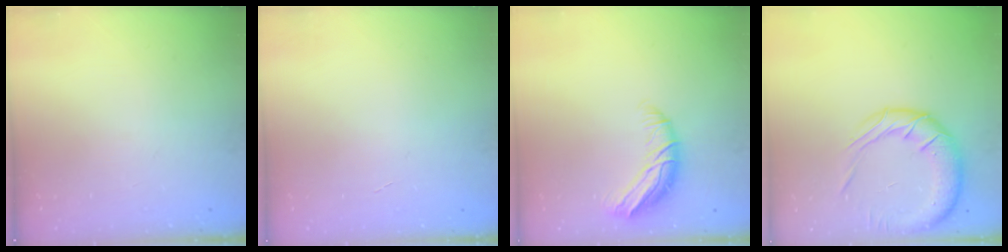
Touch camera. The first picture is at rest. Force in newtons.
{"total": 0.0}
{"total": 10.3, "press": 10.2, "slide": 0.8}
{"total": 16.0, "press": 15.7, "slide": 2.9}